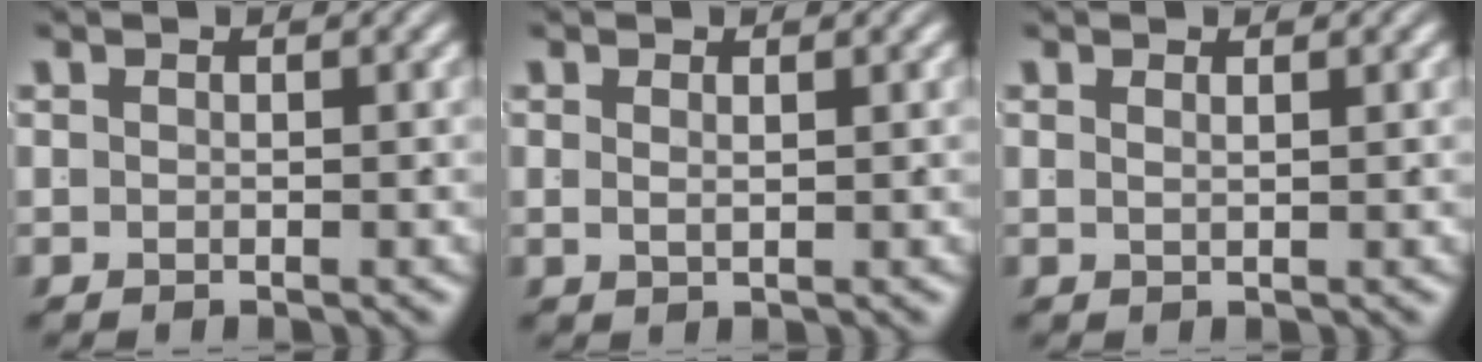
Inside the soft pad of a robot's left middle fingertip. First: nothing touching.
{"total": 1.0, "force": [0.4, -0.9, 0.4], "torque": [-0.001, -0.008, 0.016]}
{"total": 1.3, "force": [0.4, -1.2, 0.2], "torque": [0.006, -0.005, 0.014]}